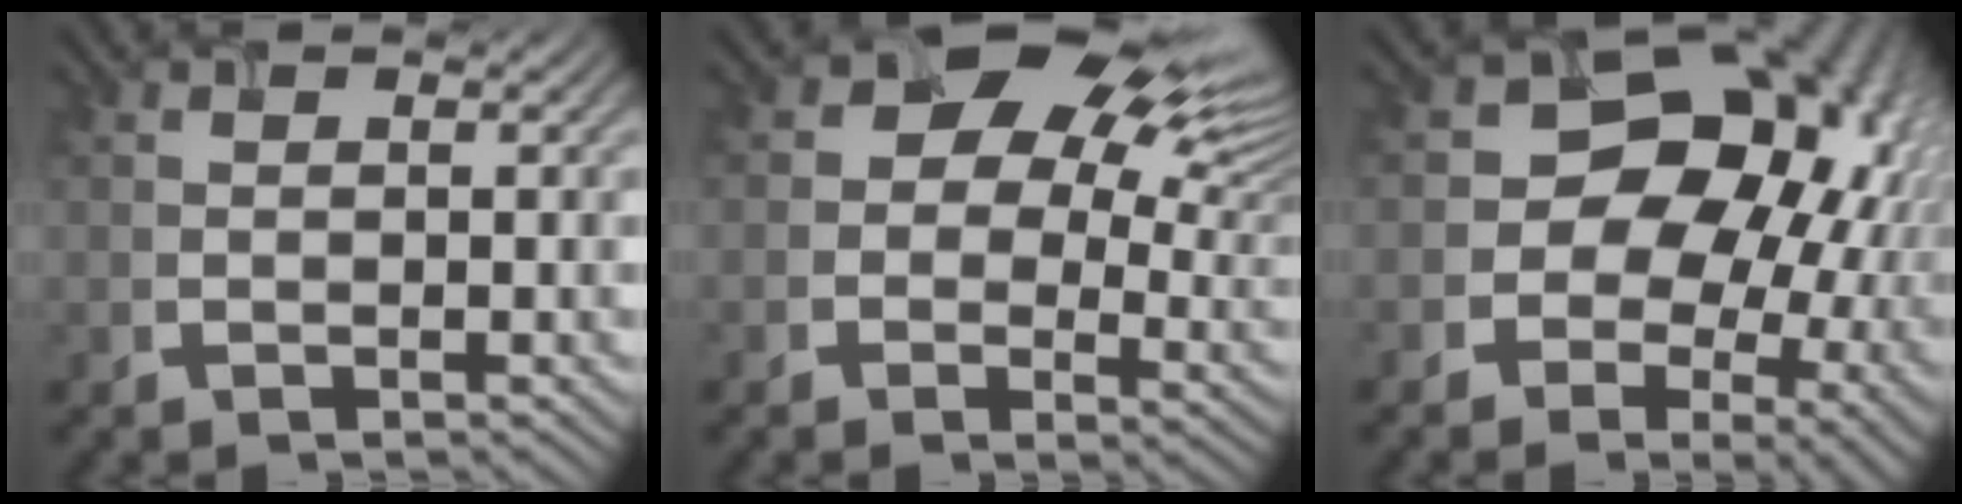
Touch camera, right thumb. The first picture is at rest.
{"total": 12.6, "force": [5.8, 8.1, 7.8], "torque": [-0.119, 0.002, 0.096]}
{"total": 16.9, "force": [1.1, 12.8, 10.9], "torque": [-0.136, -0.007, 0.011]}